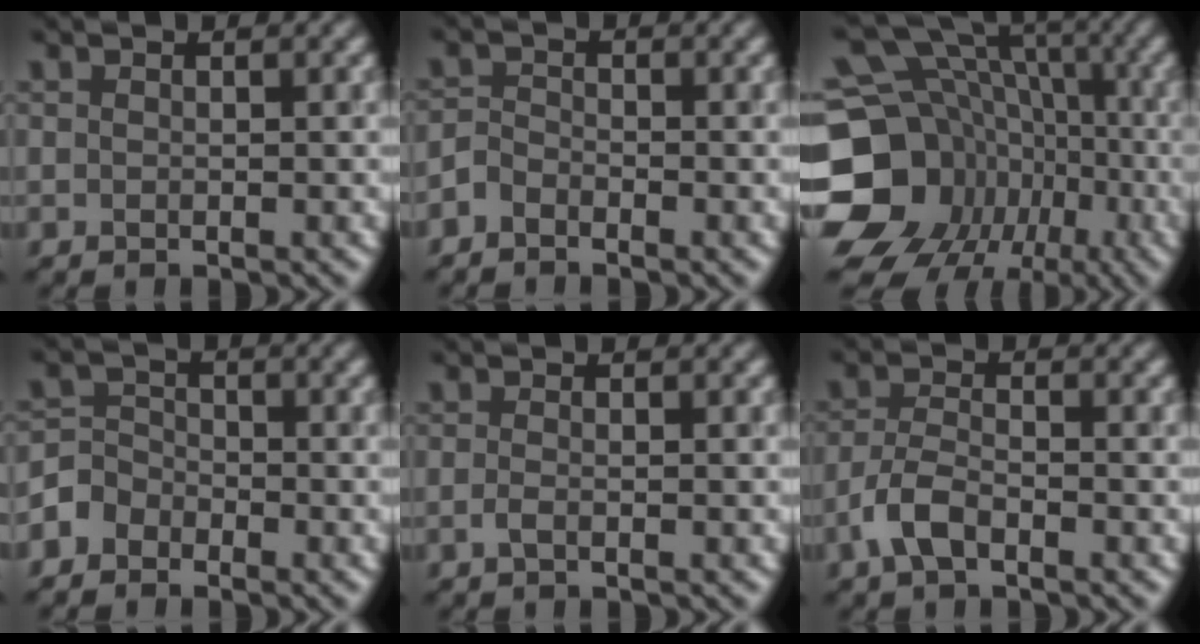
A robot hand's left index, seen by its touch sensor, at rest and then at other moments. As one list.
[{"total": 1.4, "force": [-1.2, 0.7, 0.4], "torque": [-0.006, 0.006, -0.032]}, {"total": 21.2, "force": [-5.0, 18.4, 9.2], "torque": [-0.185, -0.011, -0.099]}, {"total": 2.3, "force": [-1.6, 1.6, 0.2], "torque": [-0.002, 0.010, -0.042]}, {"total": 0.7, "force": [-0.3, 0.2, 0.6], "torque": [-0.016, 0.000, -0.008]}, {"total": 2.9, "force": [-1.7, 1.3, 2.0], "torque": [-0.044, 0.006, -0.042]}]